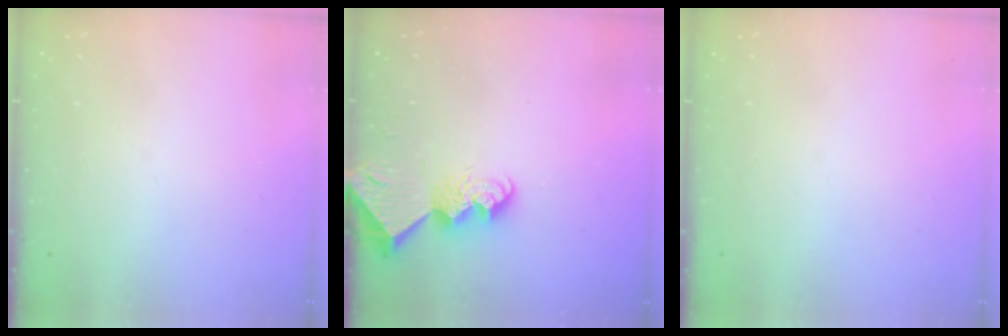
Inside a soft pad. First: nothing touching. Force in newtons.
{"total": 8.4, "press": 8.4, "slide": 0.8}
{"total": 0.0}